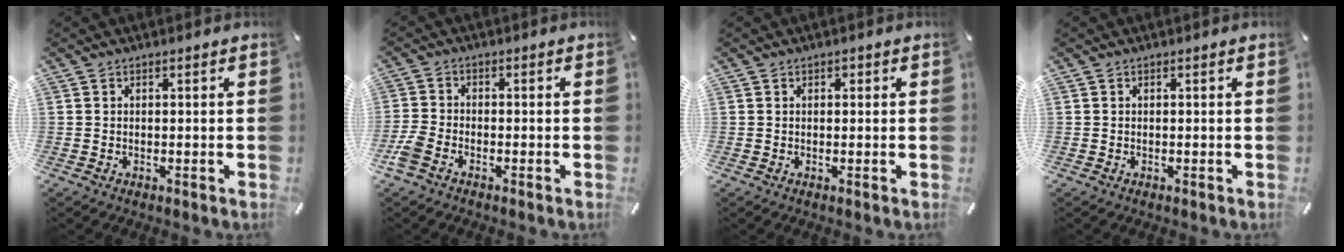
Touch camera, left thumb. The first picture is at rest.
{"total": 3.8, "force": [-2.3, 2.2, 2.1], "torque": [-0.050, 0.008, -0.046]}
{"total": 0.6, "force": [0.2, 0.6, 0.2], "torque": [-0.004, 0.004, 0.002]}
{"total": 0.0}